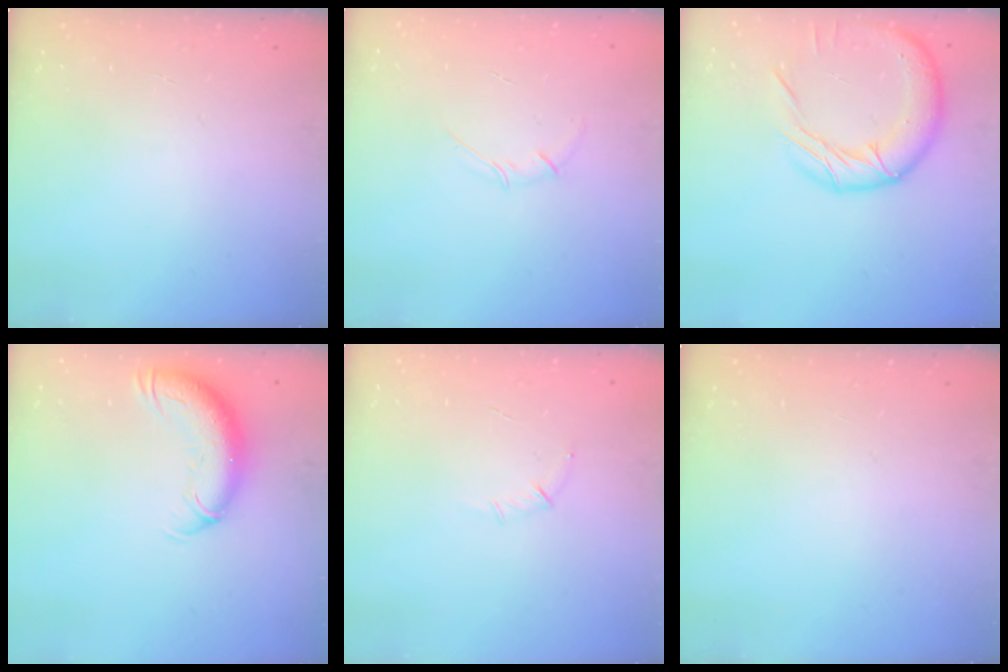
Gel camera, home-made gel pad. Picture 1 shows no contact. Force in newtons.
{"total": 2.7, "press": 2.6, "slide": 0.7}
{"total": 16.9, "press": 16.9, "slide": 1.5}
{"total": 13.1, "press": 12.7, "slide": 3.3}
{"total": 5.5, "press": 5.3, "slide": 1.4}
{"total": 0.0}